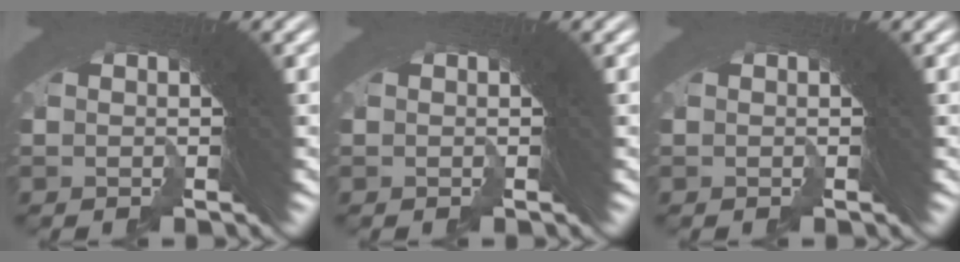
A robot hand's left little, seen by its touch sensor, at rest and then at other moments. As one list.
[{"total": 0.0}, {"total": 0.0}]